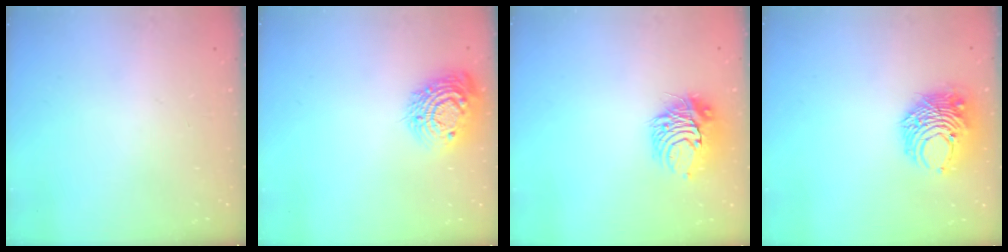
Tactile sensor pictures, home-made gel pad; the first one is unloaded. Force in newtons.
{"total": 15.0, "press": 15.0, "slide": 1.1}
{"total": 9.6, "press": 9.5, "slide": 1.0}
{"total": 9.9, "press": 9.9, "slide": 0.8}